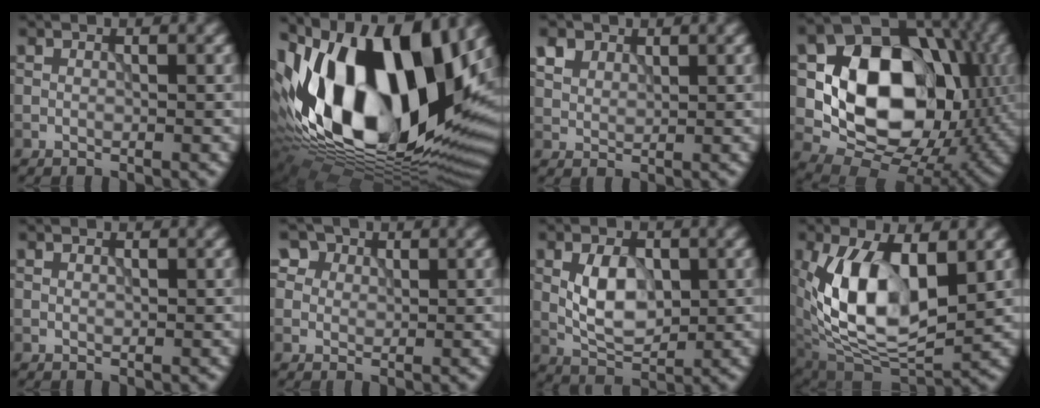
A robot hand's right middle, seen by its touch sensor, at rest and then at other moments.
{"total": 19.4, "force": [2.6, 10.8, 15.9], "torque": [-0.285, 0.009, 0.025]}
{"total": 2.7, "force": [1.6, 1.8, 1.1], "torque": [-0.035, -0.005, 0.041]}
{"total": 13.9, "force": [0.9, 10.5, 9.1], "torque": [-0.130, -0.005, 0.005]}
{"total": 0.0}
{"total": 5.0, "force": [3.1, 3.5, 1.8], "torque": [-0.057, 0.002, 0.053]}
{"total": 4.5, "force": [0.1, 2.7, 3.6], "torque": [-0.074, 0.000, 0.002]}
{"total": 10.6, "force": [1.4, 5.7, 8.8], "torque": [-0.173, -0.007, 0.020]}